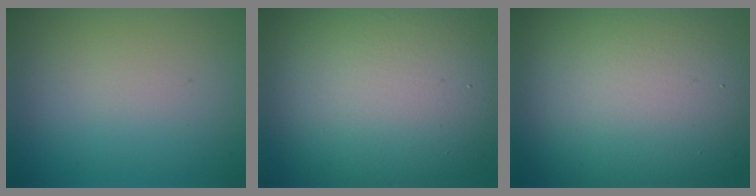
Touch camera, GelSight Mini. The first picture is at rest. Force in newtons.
{"total": 15.0, "press": 15.0, "slide": 0.7}
{"total": 16.9, "press": 16.9, "slide": 0.6}